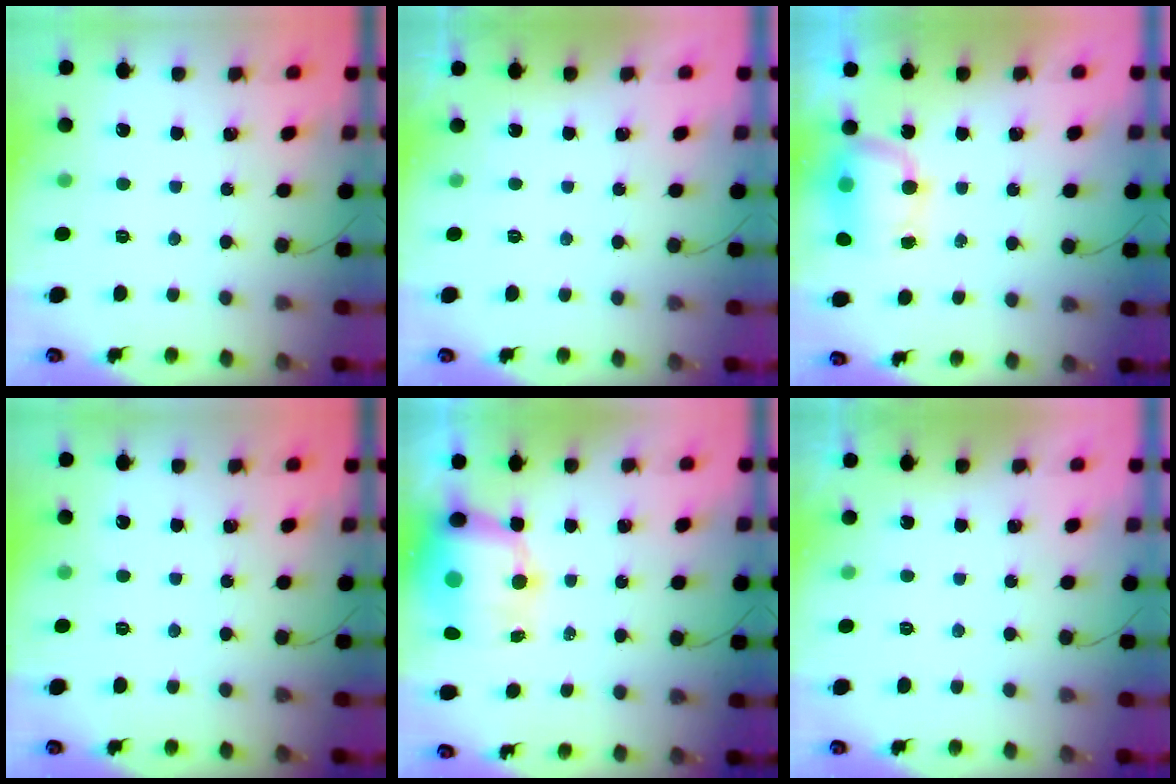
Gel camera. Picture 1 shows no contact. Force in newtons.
{"total": 0.0}
{"total": 8.6, "press": 7.8, "slide": 3.7}
{"total": 0.0}
{"total": 12.3, "press": 11.9, "slide": 3.2}
{"total": 0.0}